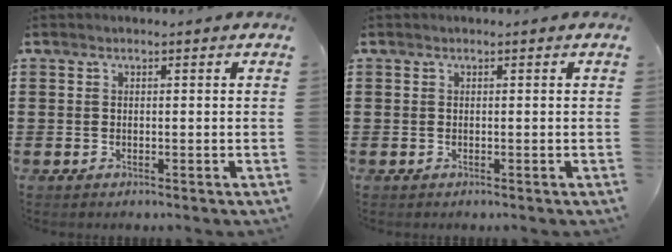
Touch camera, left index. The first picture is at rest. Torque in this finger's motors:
{"motor_torque": [0.00, 0.00, 0.00, 0.00]}